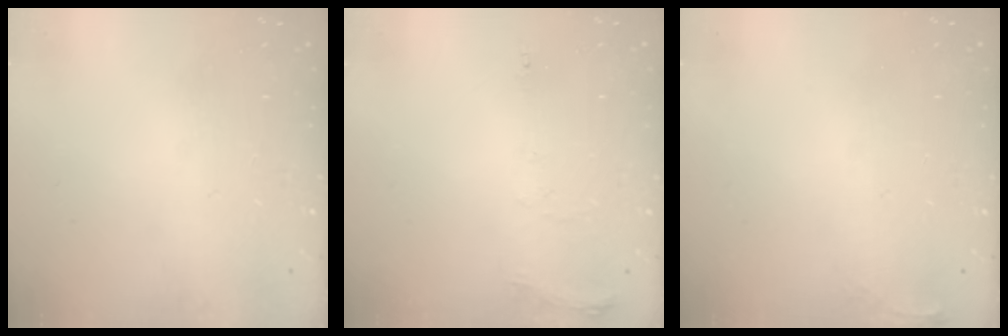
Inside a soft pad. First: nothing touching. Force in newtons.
{"total": 5.7, "press": 5.7, "slide": 0.8}
{"total": 4.0, "press": 3.9, "slide": 0.6}